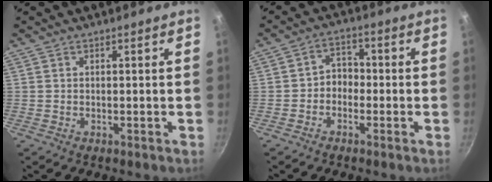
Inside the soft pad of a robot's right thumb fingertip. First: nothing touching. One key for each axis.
{"total": 4.1, "fx": -1.4, "fy": 3.2, "fz": 2.1, "tx": -0.009, "ty": 0.025, "tz": -0.031}